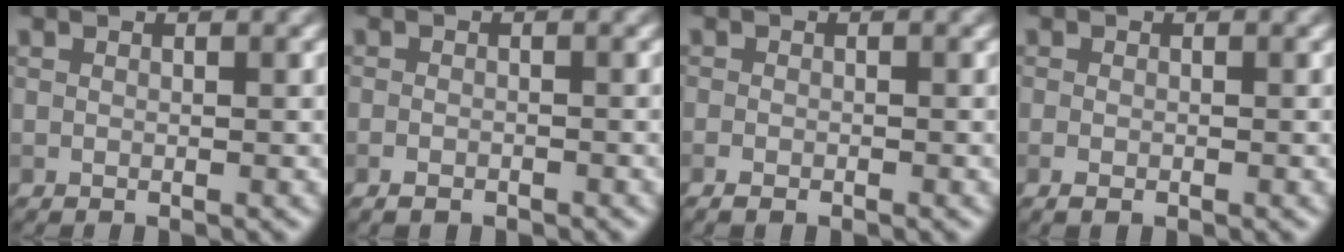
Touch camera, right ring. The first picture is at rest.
{"total": 1.3, "force": [-1.0, 0.6, 0.6], "torque": [-0.012, 0.002, -0.019]}
{"total": 1.1, "force": [-0.8, 0.5, 0.7], "torque": [-0.013, 0.000, -0.015]}
{"total": 1.4, "force": [-0.5, 0.7, 1.1], "torque": [-0.020, -0.004, 0.001]}